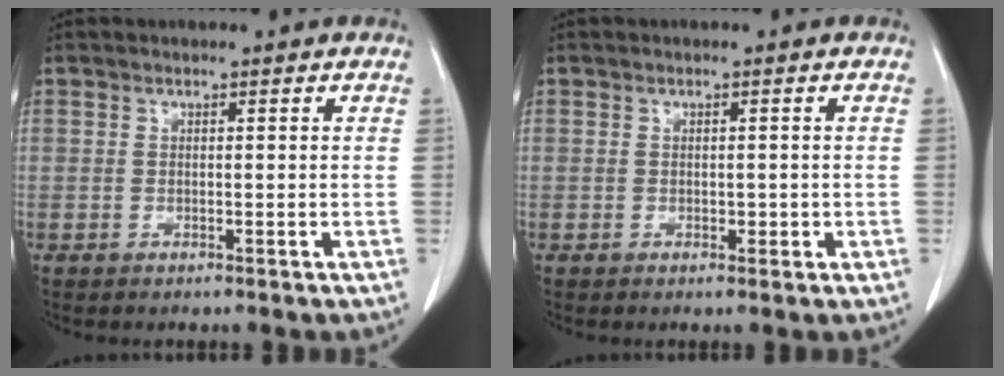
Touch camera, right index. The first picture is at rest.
{"total": 1.2, "force": [-0.2, 0.9, 0.8], "torque": [-0.011, 0.002, 0.000]}